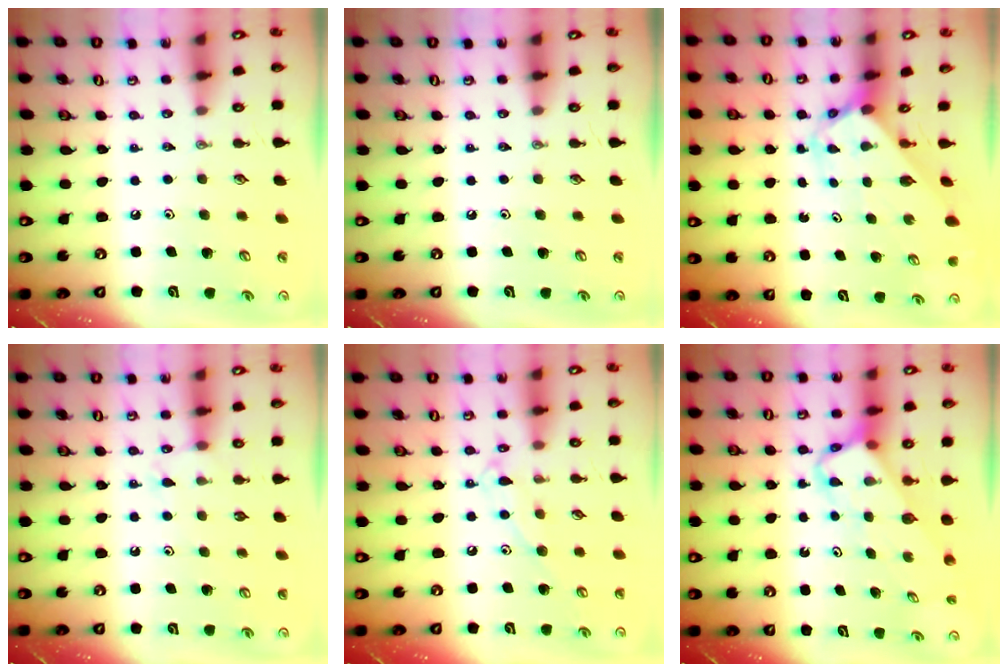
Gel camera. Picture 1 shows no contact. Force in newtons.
{"total": 0.0}
{"total": 2.6, "press": 2.6, "slide": 0.2}
{"total": 5.1, "press": 5.0, "slide": 0.6}
{"total": 9.3, "press": 9.3, "slide": 0.7}
{"total": 3.9, "press": 3.9, "slide": 0.2}